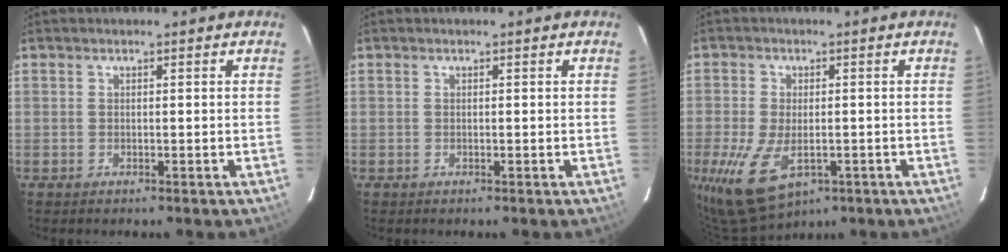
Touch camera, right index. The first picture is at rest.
{"total": 0.0}
{"total": 11.6, "force": [-4.3, 6.5, 8.7], "torque": [-0.192, -0.036, -0.068]}